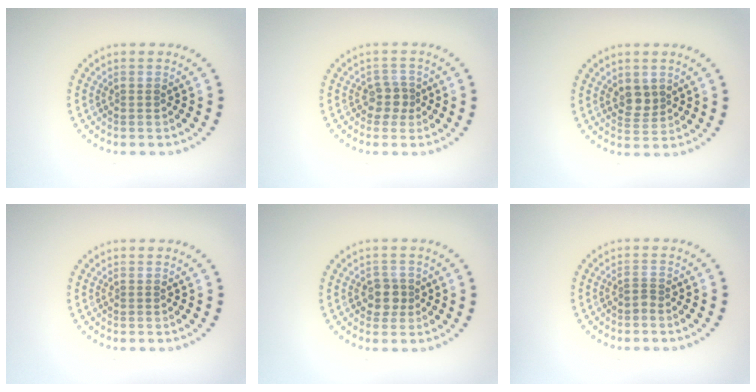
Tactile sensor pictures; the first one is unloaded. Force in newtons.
{"total": 1.9, "press": 1.5, "slide": 1.2}
{"total": 2.0, "press": 1.8, "slide": 0.9}
{"total": 0.0}
{"total": 2.1, "press": 1.9, "slide": 0.8}
{"total": 0.7, "press": 0.4, "slide": 0.6}